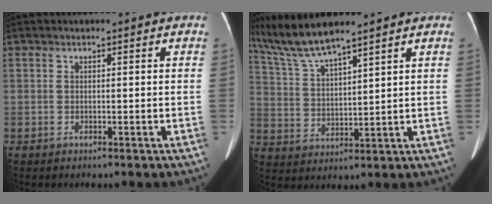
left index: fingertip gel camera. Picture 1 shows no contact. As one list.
[{"total": 9.0, "force": [7.9, 0.1, 4.3], "torque": [-0.098, 0.008, 0.161]}]